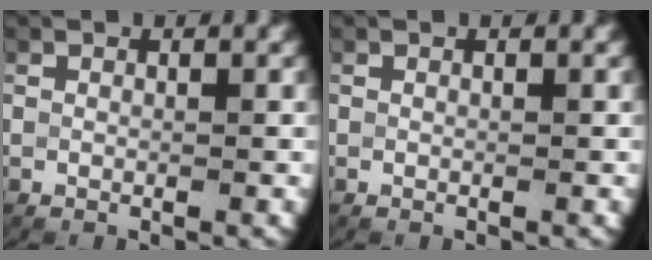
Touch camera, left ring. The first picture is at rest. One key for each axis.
{"total": 0.0}